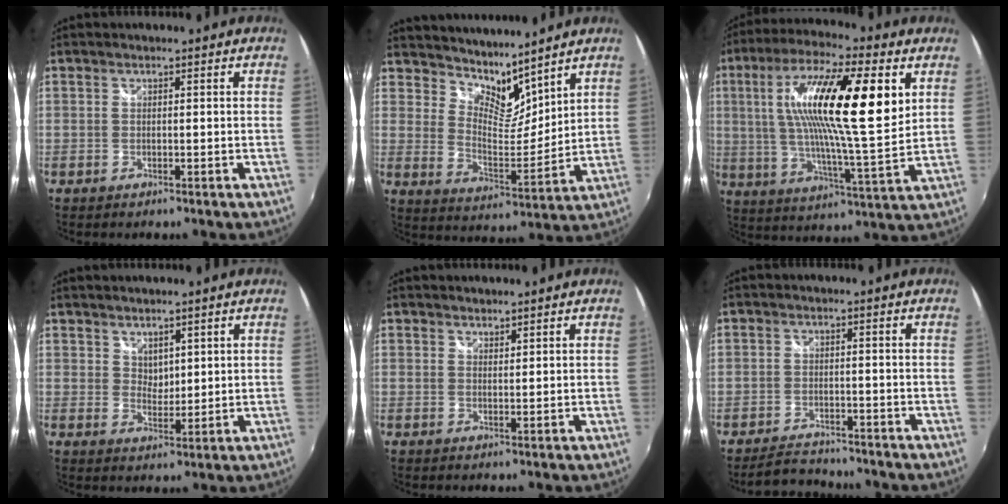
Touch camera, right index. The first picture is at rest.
{"total": 8.9, "force": [7.9, 2.8, 2.9], "torque": [-0.045, -0.014, 0.143]}
{"total": 21.2, "force": [6.4, 4.2, 19.7], "torque": [-0.341, 0.012, 0.101]}
{"total": 3.1, "force": [2.1, 2.0, 1.0], "torque": [-0.008, 0.000, 0.040]}
{"total": 1.2, "force": [1.1, 0.4, 0.1], "torque": [0.000, 0.001, 0.019]}
{"total": 5.1, "force": [-4.7, 1.7, 0.5], "torque": [-0.031, 0.007, -0.079]}